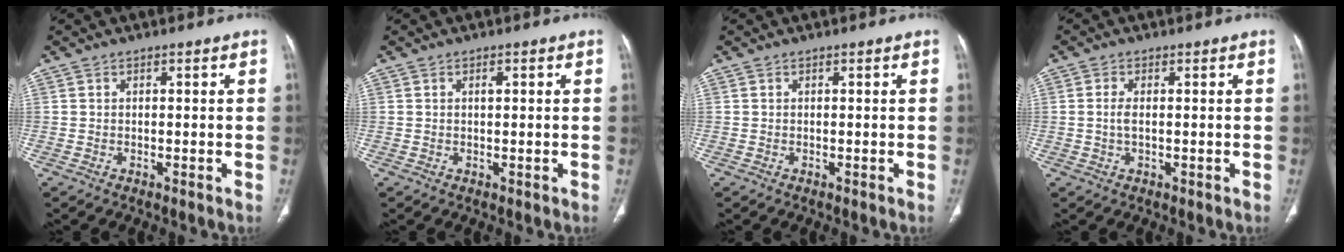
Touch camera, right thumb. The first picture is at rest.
{"total": 0.9, "force": [0.3, 0.4, 0.8], "torque": [-0.007, 0.001, 0.005]}
{"total": 0.0}
{"total": 2.1, "force": [0.0, 0.9, 1.9], "torque": [-0.040, 0.001, 0.000]}